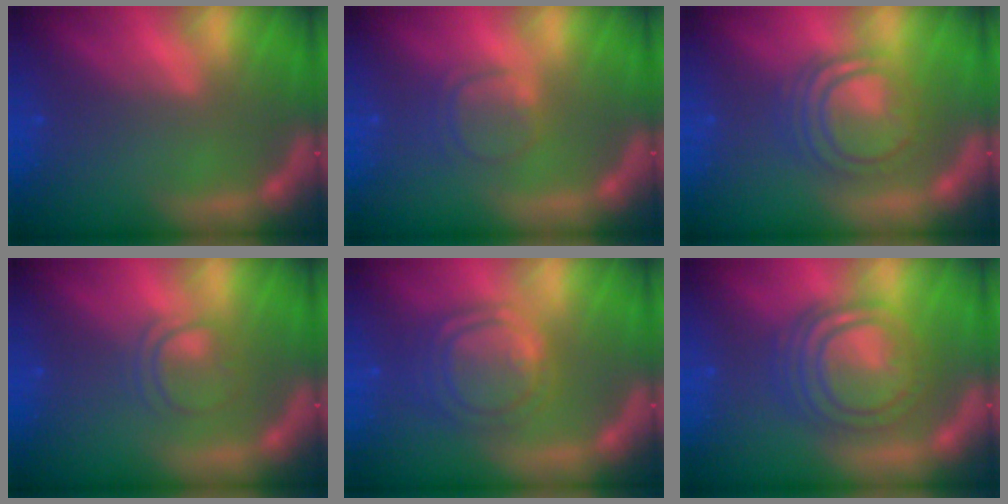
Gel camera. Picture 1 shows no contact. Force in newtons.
{"total": 3.0}
{"total": 7.1}
{"total": 3.0}
{"total": 7.0}
{"total": 9.0}